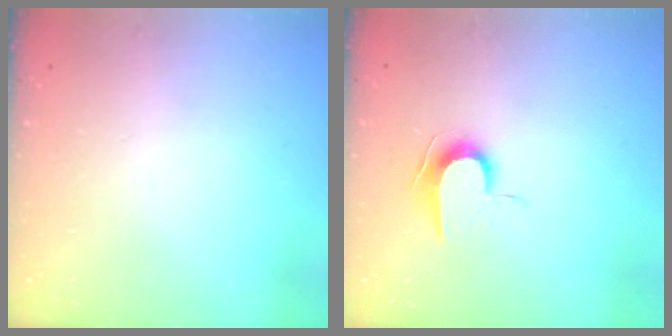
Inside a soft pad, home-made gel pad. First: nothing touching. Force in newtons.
{"total": 7.8, "press": 7.8, "slide": 0.7}